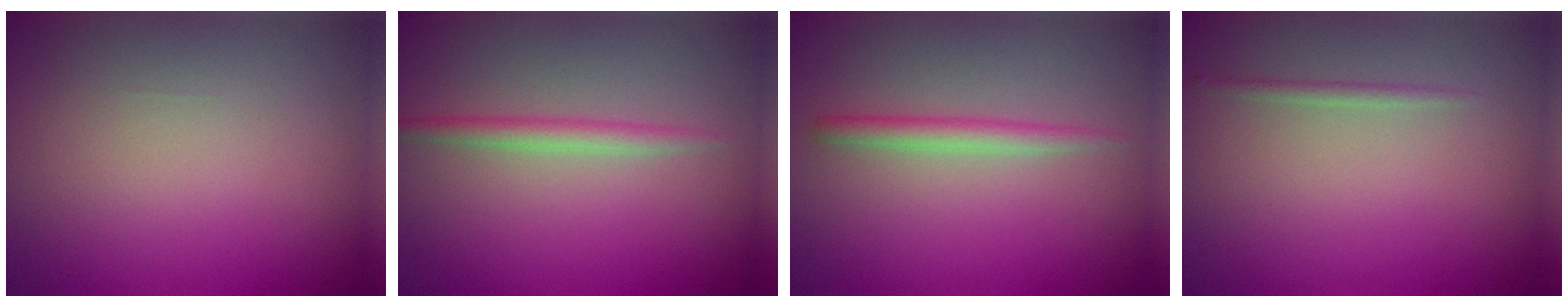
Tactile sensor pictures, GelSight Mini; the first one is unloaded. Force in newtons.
{"total": 1.7, "press": 1.7, "slide": 0.0}
{"total": 1.8, "press": 1.8, "slide": 0.1}
{"total": 0.8, "press": 0.8, "slide": 0.0}